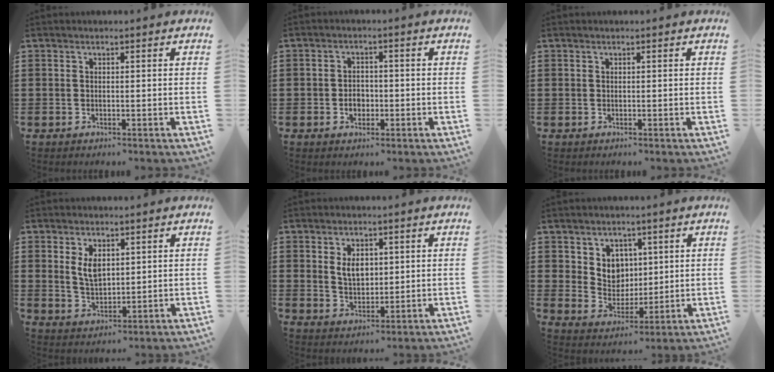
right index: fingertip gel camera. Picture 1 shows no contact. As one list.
[{"total": 2.6, "force": [-0.7, 2.0, 1.6], "torque": [-0.026, 0.000, -0.017]}, {"total": 0.0}, {"total": 4.4, "force": [1.7, 2.5, 3.2], "torque": [-0.062, 0.005, 0.028]}, {"total": 4.2, "force": [1.2, 2.8, 2.9], "torque": [-0.058, 0.008, 0.018]}, {"total": 5.6, "force": [2.4, 4.9, 1.3], "torque": [-0.035, 0.000, 0.041]}]